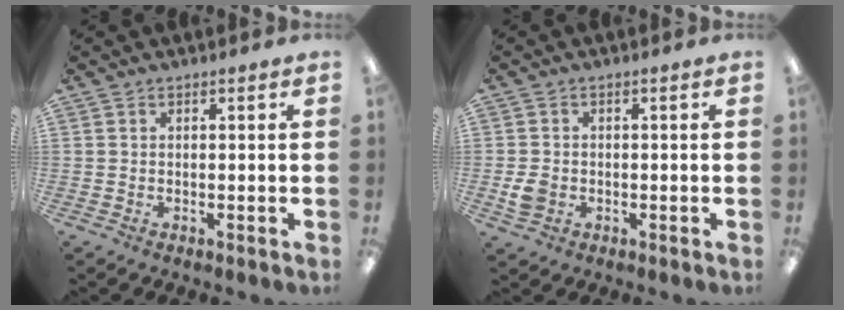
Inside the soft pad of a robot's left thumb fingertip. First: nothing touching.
{"total": 3.7, "force": [-0.8, 3.0, 1.9], "torque": [-0.029, 0.001, -0.016]}